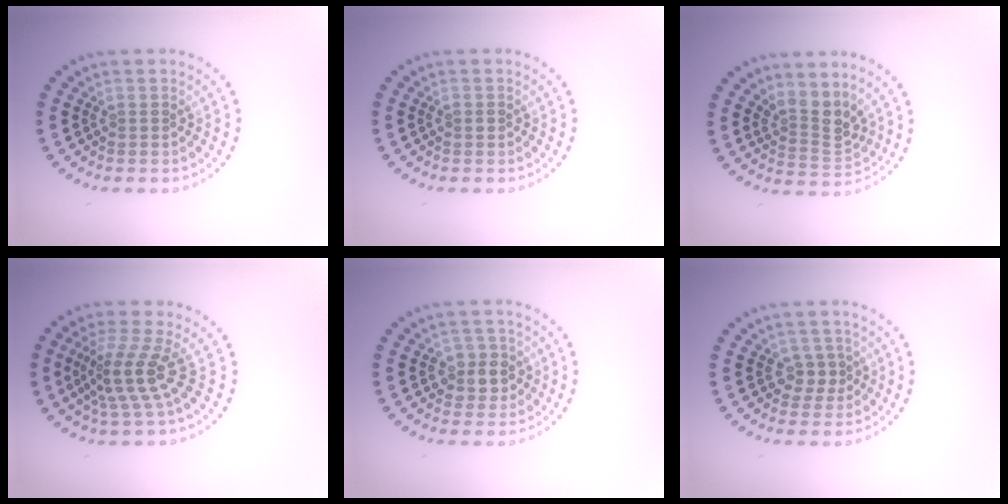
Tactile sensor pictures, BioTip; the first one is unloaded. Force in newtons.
{"total": 0.7, "press": 0.6, "slide": 0.1}
{"total": 3.0, "press": 2.1, "slide": 2.1}
{"total": 3.8, "press": 2.7, "slide": 2.6}
{"total": 2.6, "press": 2.4, "slide": 0.9}
{"total": 1.9, "press": 1.7, "slide": 0.8}